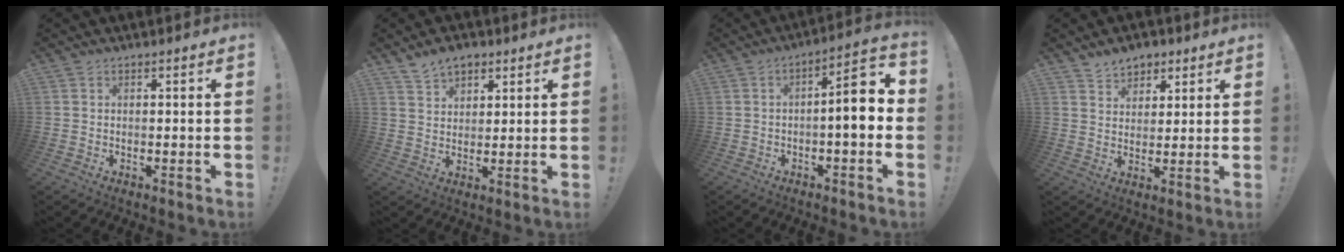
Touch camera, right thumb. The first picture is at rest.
{"total": 6.8, "force": [5.0, 4.1, 2.3], "torque": [-0.044, -0.019, 0.096]}
{"total": 9.1, "force": [-0.7, 2.0, 8.8], "torque": [-0.130, -0.002, -0.017]}
{"total": 6.3, "force": [4.6, 4.3, 0.9], "torque": [-0.014, -0.027, 0.088]}